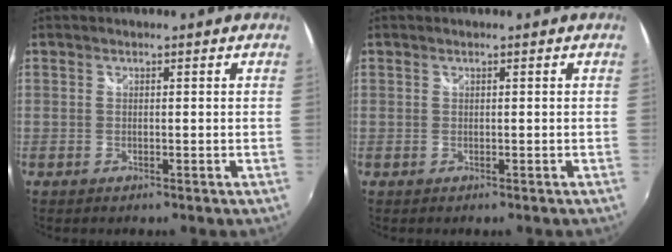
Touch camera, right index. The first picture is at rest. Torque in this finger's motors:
{"motor_torque": [-0.09, 0.13, -0.13, -0.06]}